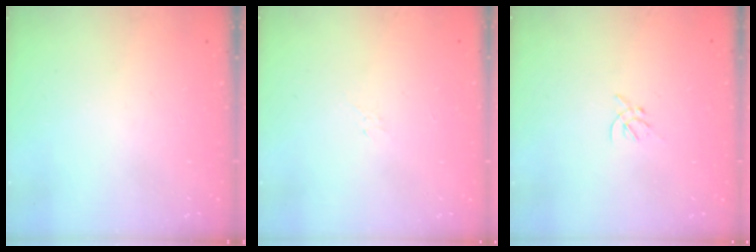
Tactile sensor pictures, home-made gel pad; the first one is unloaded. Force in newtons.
{"total": 2.1, "press": 2.0, "slide": 0.6}
{"total": 1.2, "press": 1.1, "slide": 0.5}